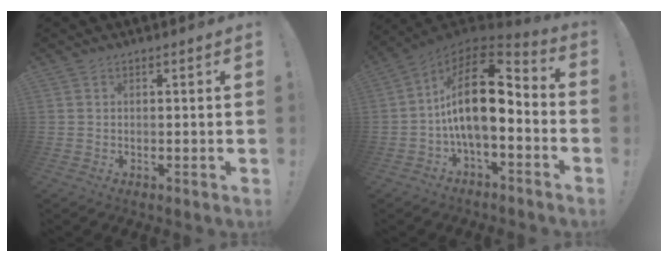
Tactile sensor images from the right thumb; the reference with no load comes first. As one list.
[{"total": 18.2, "force": [1.2, 8.6, 15.9], "torque": [-0.281, -0.002, 0.023]}]